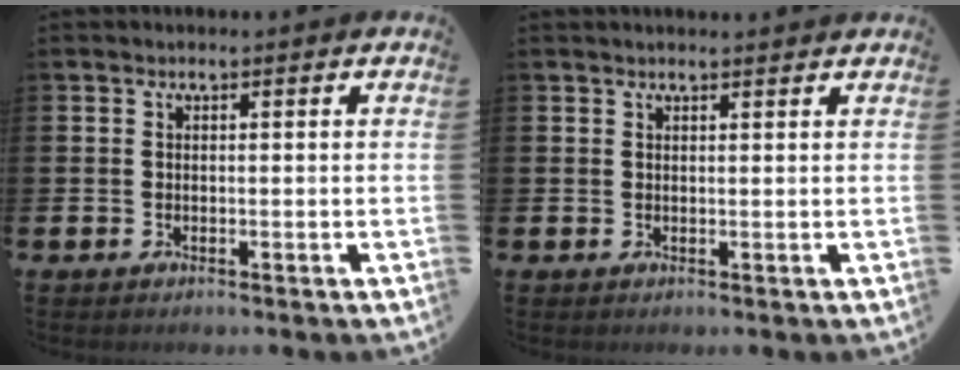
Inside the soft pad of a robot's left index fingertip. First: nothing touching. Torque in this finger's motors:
{"motor_torque": [0.91, -1.23, -0.16, -0.01]}